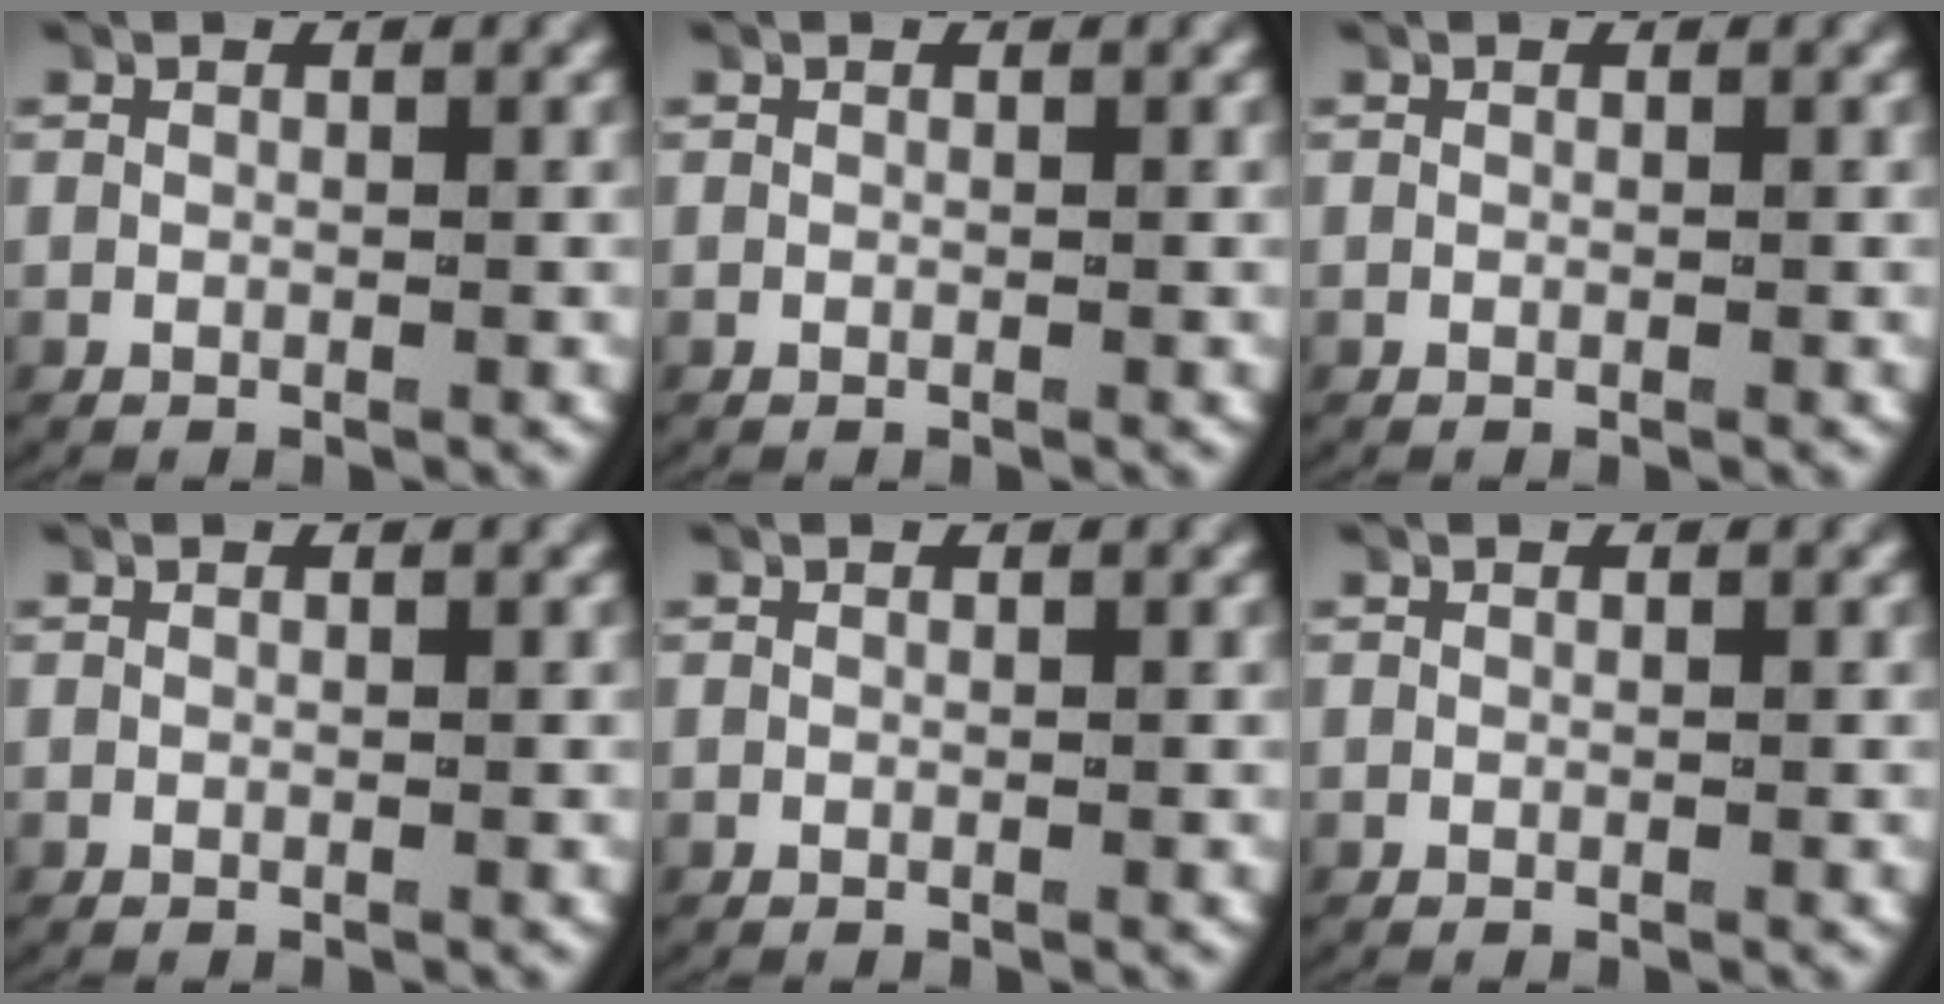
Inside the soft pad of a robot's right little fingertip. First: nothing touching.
{"total": 0.0}
{"total": 0.0}
{"total": 0.0}
{"total": 0.0}
{"total": 0.0}